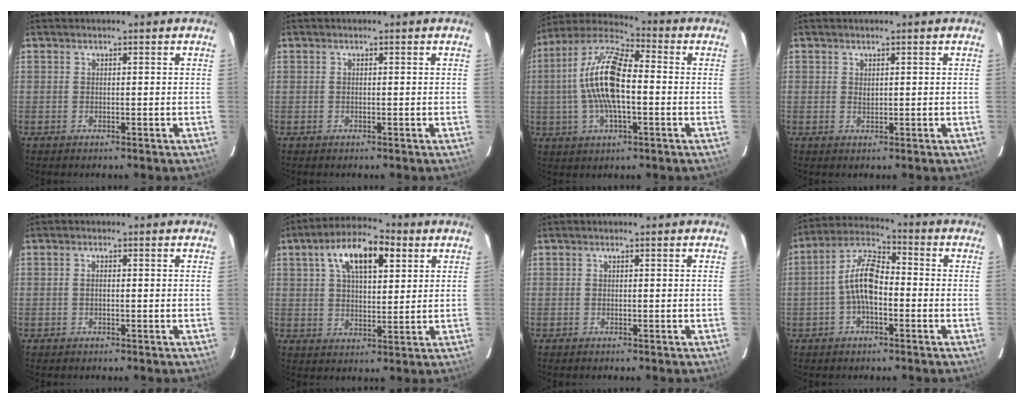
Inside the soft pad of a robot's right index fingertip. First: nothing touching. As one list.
[{"total": 0.0}, {"total": 15.1, "force": [-0.6, 5.9, 14.0], "torque": [-0.274, 0.014, -0.020]}, {"total": 0.9, "force": [0.5, 0.6, 0.5], "torque": [-0.007, 0.002, 0.010]}, {"total": 0.9, "force": [0.0, 0.4, 0.8], "torque": [-0.016, 0.002, -0.002]}, {"total": 12.7, "force": [5.6, 5.7, 9.9], "torque": [-0.170, 0.032, 0.092]}, {"total": 0.0}, {"total": 9.4, "force": [-1.7, 4.5, 8.1], "torque": [-0.171, 0.023, -0.036]}]